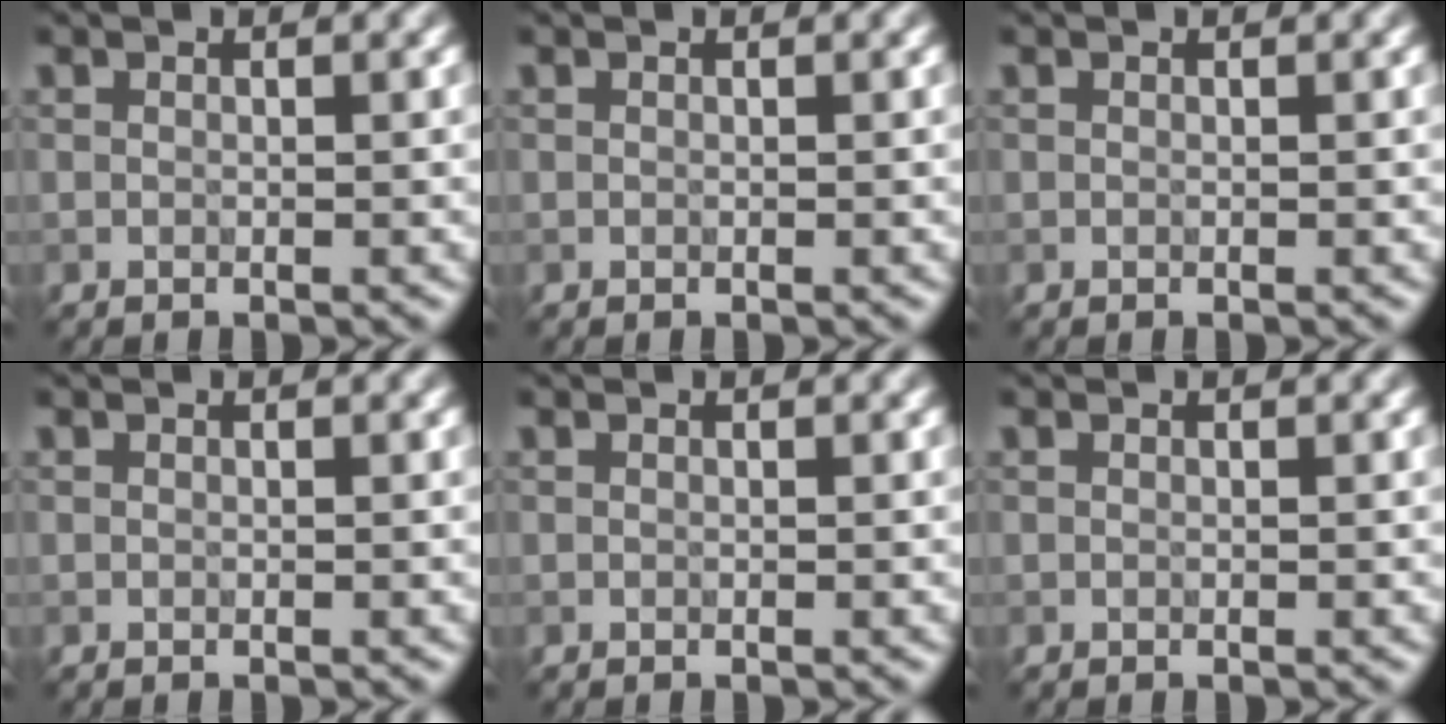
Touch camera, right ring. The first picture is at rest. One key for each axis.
{"total": 0.0}
{"total": 0.0}
{"total": 0.0}
{"total": 0.0}
{"total": 0.0}